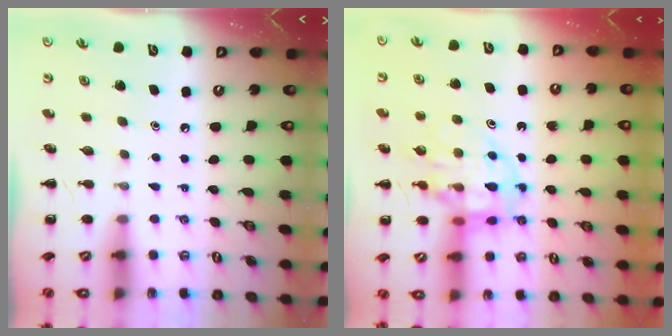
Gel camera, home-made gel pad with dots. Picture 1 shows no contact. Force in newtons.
{"total": 13.8, "press": 13.6, "slide": 2.2}